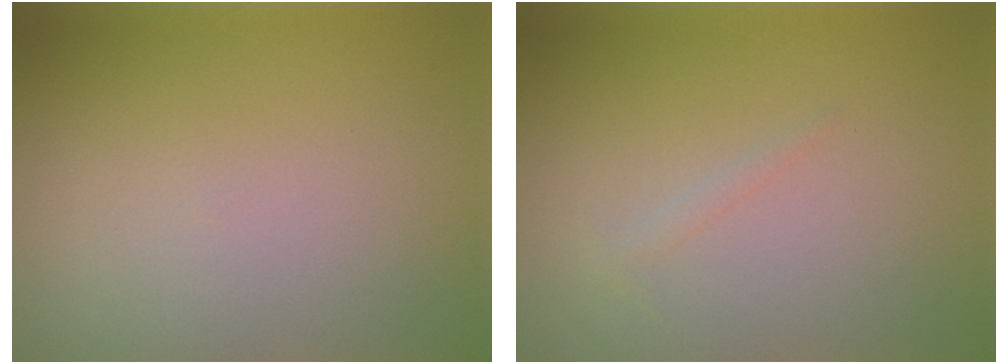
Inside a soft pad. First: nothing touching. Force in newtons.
{"total": 0.6, "press": 0.6, "slide": 0.1}